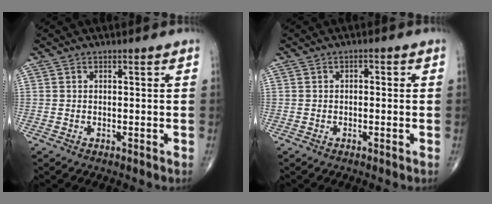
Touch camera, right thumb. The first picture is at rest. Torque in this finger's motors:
{"motor_torque": [-0.06, -0.17, 0.02, 0.21, 0.03]}